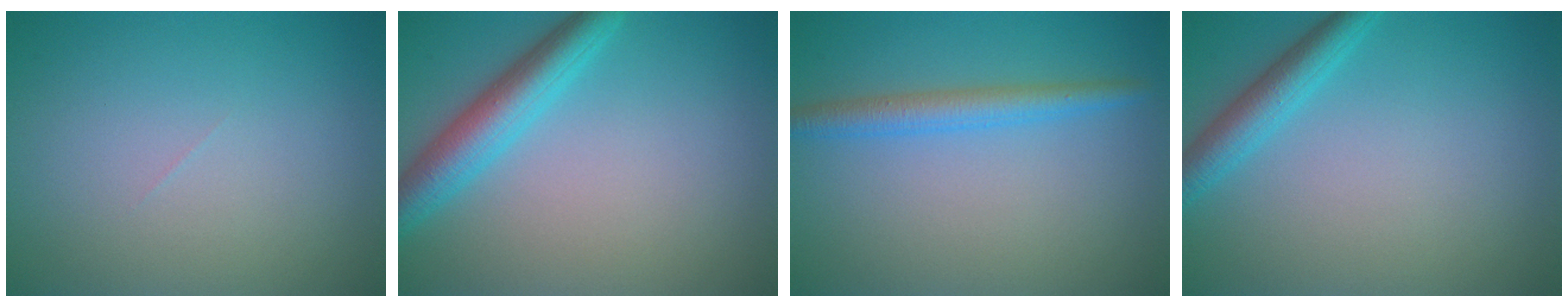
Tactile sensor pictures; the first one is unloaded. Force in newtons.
{"total": 4.5, "press": 4.5, "slide": 0.1}
{"total": 2.7, "press": 2.7, "slide": 0.1}
{"total": 3.0, "press": 3.0, "slide": 0.1}